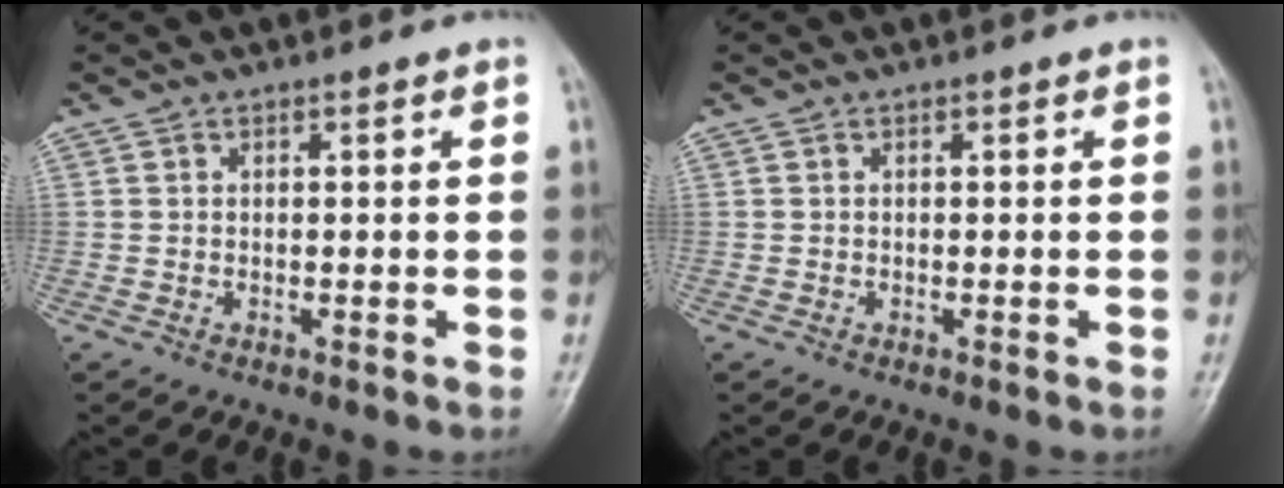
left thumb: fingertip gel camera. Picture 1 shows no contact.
{"total": 0.0}